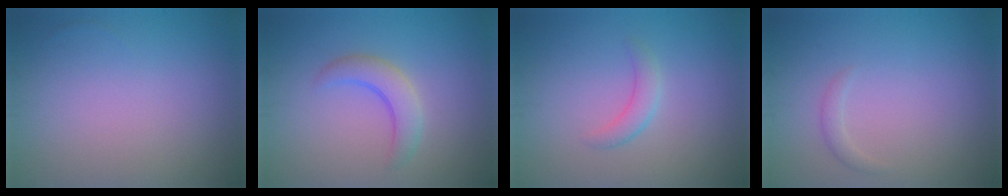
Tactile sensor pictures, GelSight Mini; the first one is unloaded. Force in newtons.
{"total": 3.0, "press": 3.0, "slide": 0.3}
{"total": 1.7, "press": 1.7, "slide": 0.1}
{"total": 0.9, "press": 0.9, "slide": 0.1}